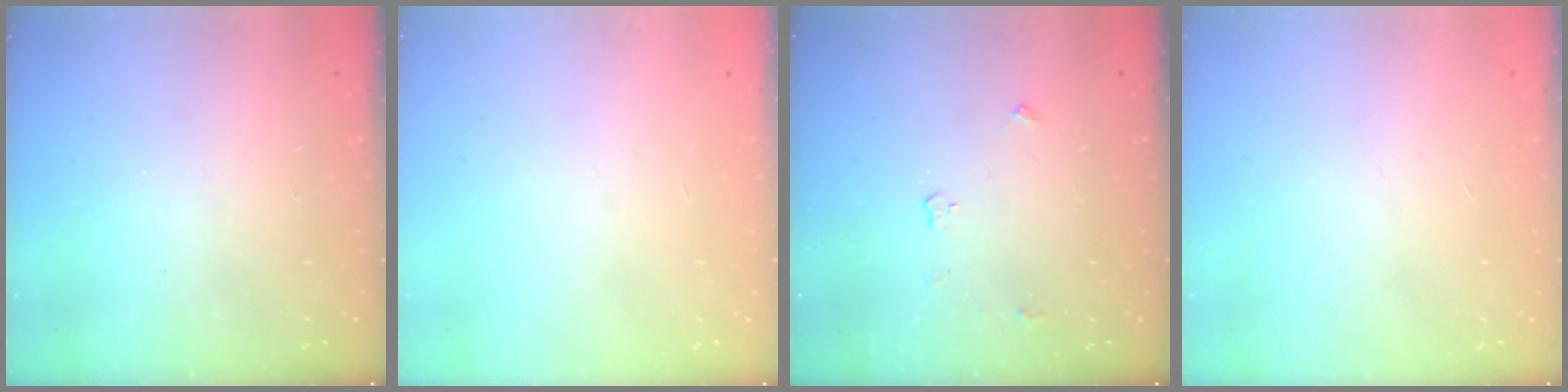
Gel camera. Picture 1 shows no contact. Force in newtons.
{"total": 0.0}
{"total": 3.3, "press": 3.2, "slide": 0.4}
{"total": 0.0}